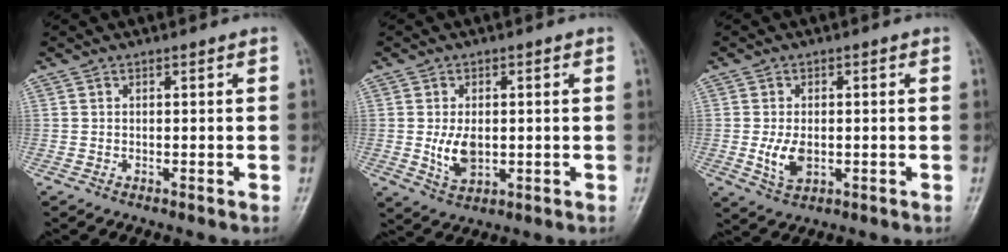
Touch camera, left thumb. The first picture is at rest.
{"total": 5.7, "force": [-0.3, 3.5, 4.4], "torque": [-0.073, -0.008, 0.004]}
{"total": 5.0, "force": [-0.8, 3.1, 3.9], "torque": [-0.069, -0.005, -0.007]}